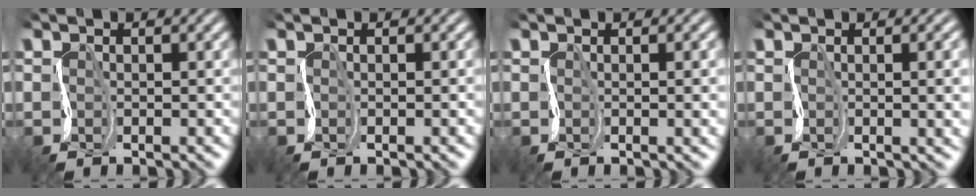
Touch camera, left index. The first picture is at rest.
{"total": 1.2, "force": [0.0, 0.6, 1.1], "torque": [0.000, 0.003, -0.006]}
{"total": 4.9, "force": [0.4, 2.3, 4.3], "torque": [-0.025, 0.019, -0.002]}
{"total": 7.7, "force": [0.6, 3.9, 6.6], "torque": [-0.054, 0.024, 0.001]}